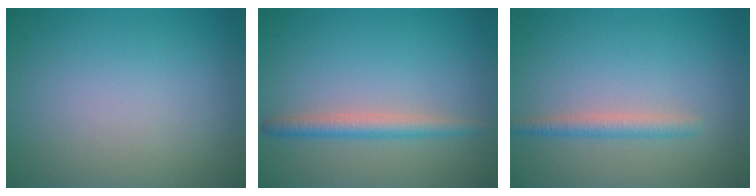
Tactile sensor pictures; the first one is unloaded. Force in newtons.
{"total": 2.3, "press": 2.3, "slide": 0.1}
{"total": 1.8, "press": 1.8, "slide": 0.1}